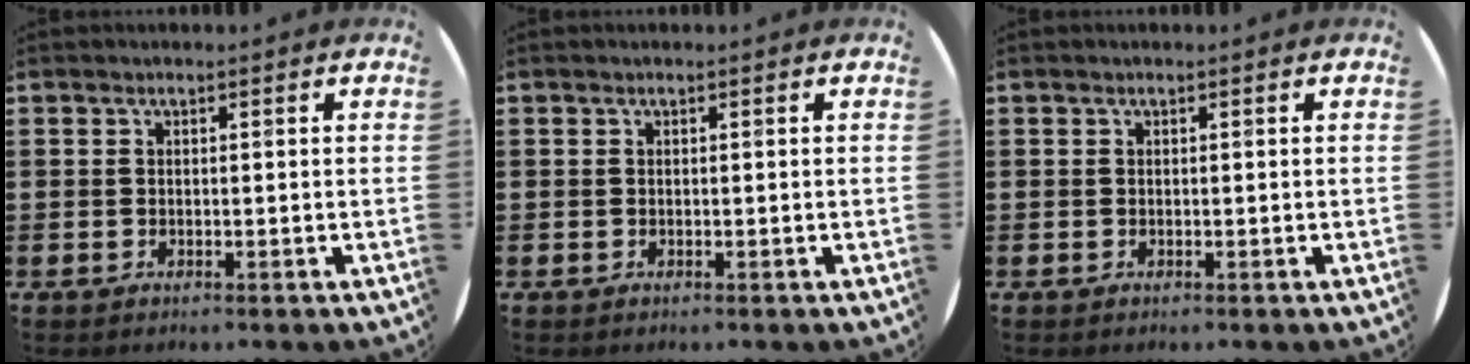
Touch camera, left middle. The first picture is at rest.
{"total": 0.0}
{"total": 0.0}